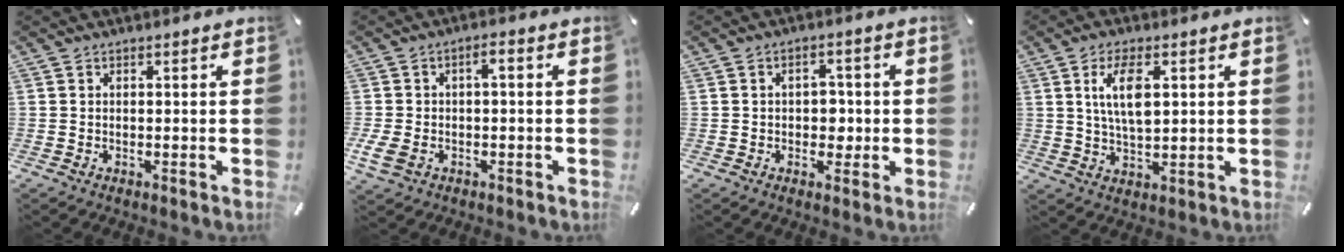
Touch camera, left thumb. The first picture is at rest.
{"total": 5.9, "force": [-1.8, 3.4, 4.4], "torque": [-0.094, 0.007, -0.034]}
{"total": 4.7, "force": [-0.2, 3.7, 3.0], "torque": [-0.042, 0.003, -0.009]}
{"total": 8.5, "force": [2.6, 3.6, 7.2], "torque": [-0.147, -0.005, 0.038]}